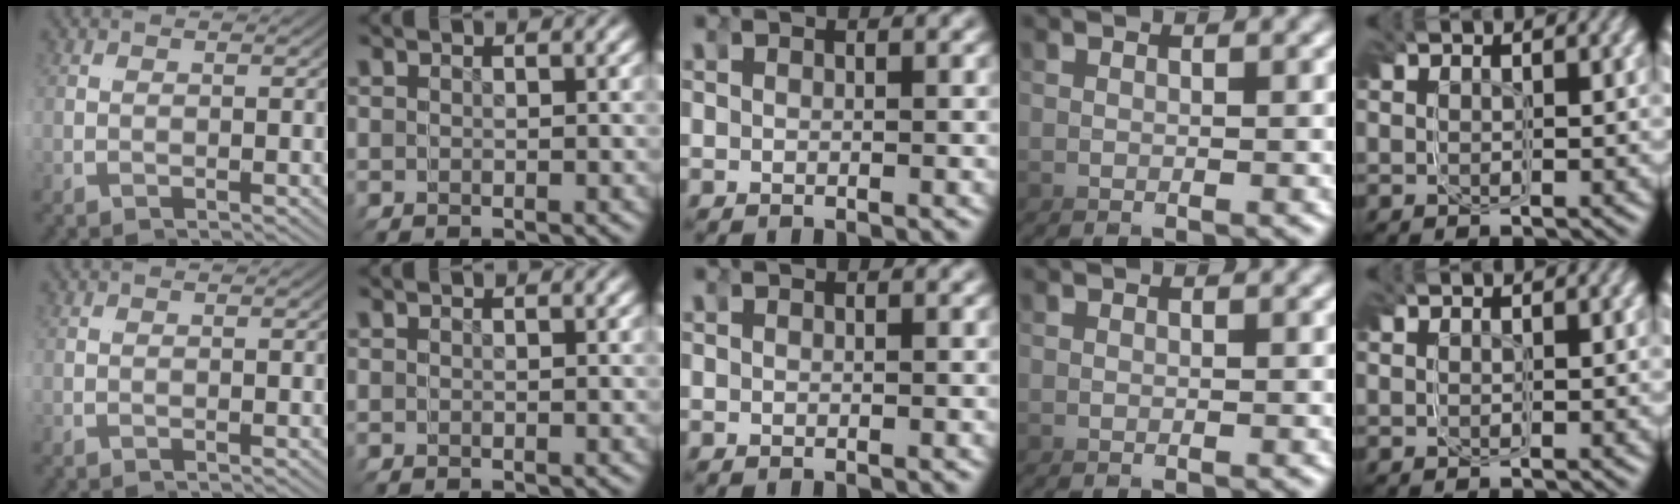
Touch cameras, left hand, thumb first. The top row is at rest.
{}